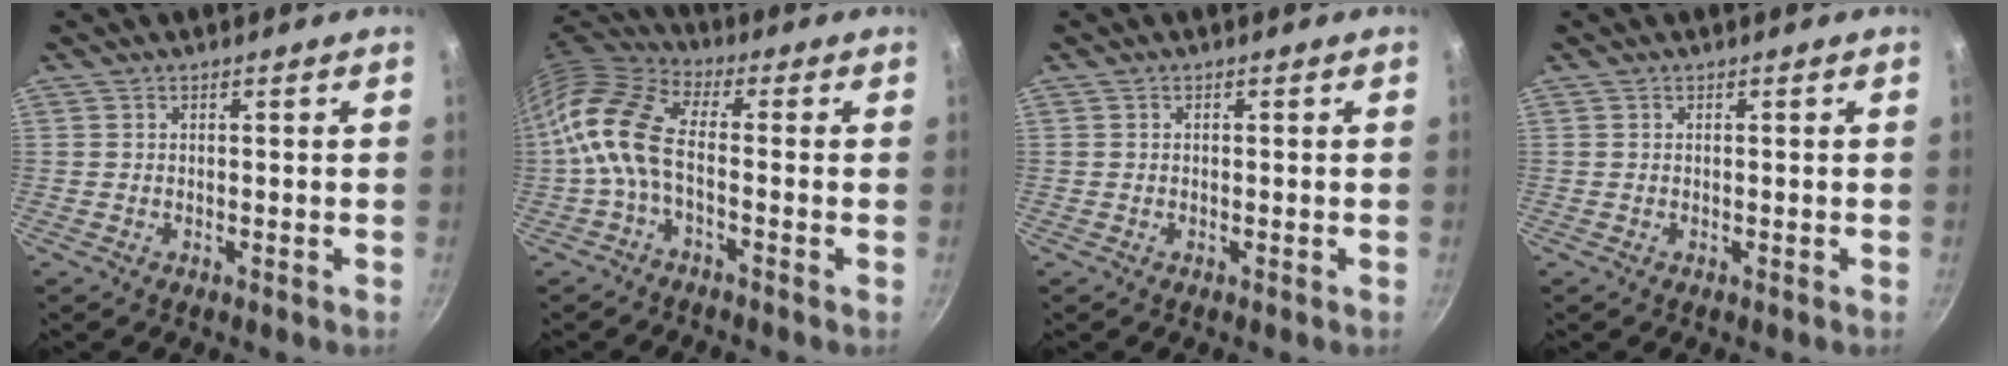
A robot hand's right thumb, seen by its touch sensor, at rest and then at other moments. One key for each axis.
{"total": 10.8, "fx": -2.2, "fy": 5.3, "fz": 9.2, "tx": -0.193, "ty": 0.033, "tz": -0.065}
{"total": 0.0}
{"total": 0.0}